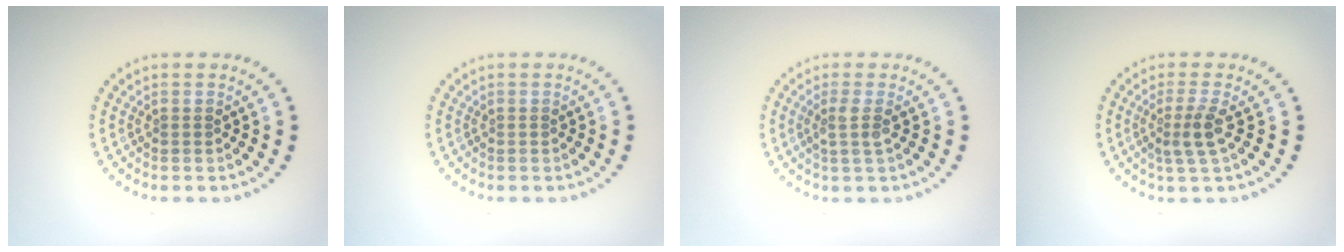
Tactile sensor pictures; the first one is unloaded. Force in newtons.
{"total": 0.0}
{"total": 1.8, "press": 1.3, "slide": 1.2}
{"total": 2.4, "press": 1.8, "slide": 1.5}